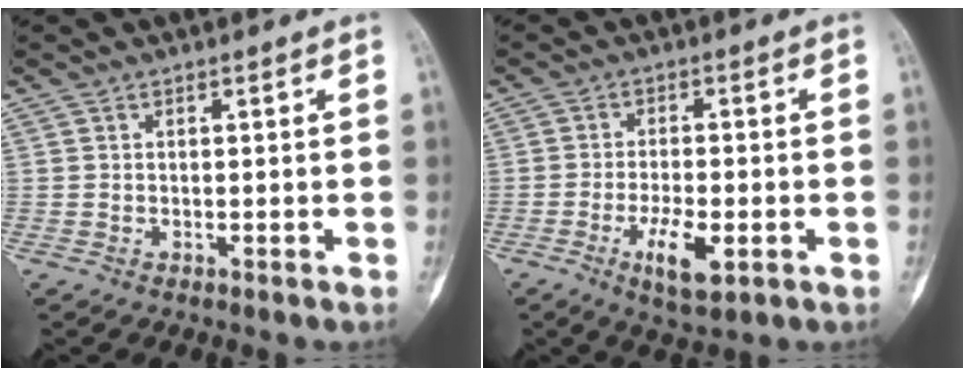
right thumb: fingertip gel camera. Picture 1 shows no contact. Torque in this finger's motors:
{"motor_torque": [-0.04, 0.12, 0.30, 0.23, 0.11]}